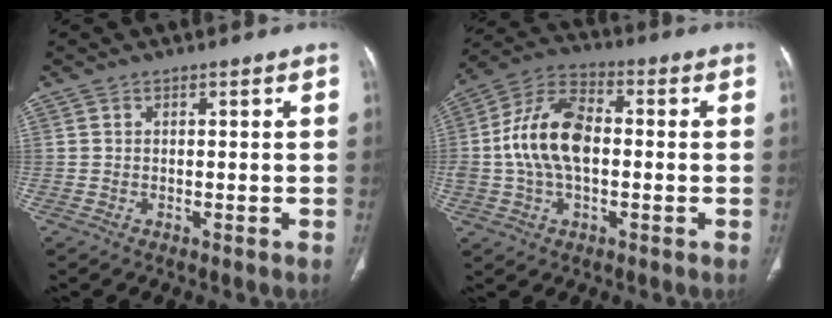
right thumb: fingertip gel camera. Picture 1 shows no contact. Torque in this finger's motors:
{"motor_torque": [2.22, 2.27, 1.76, -0.32, 0.21]}